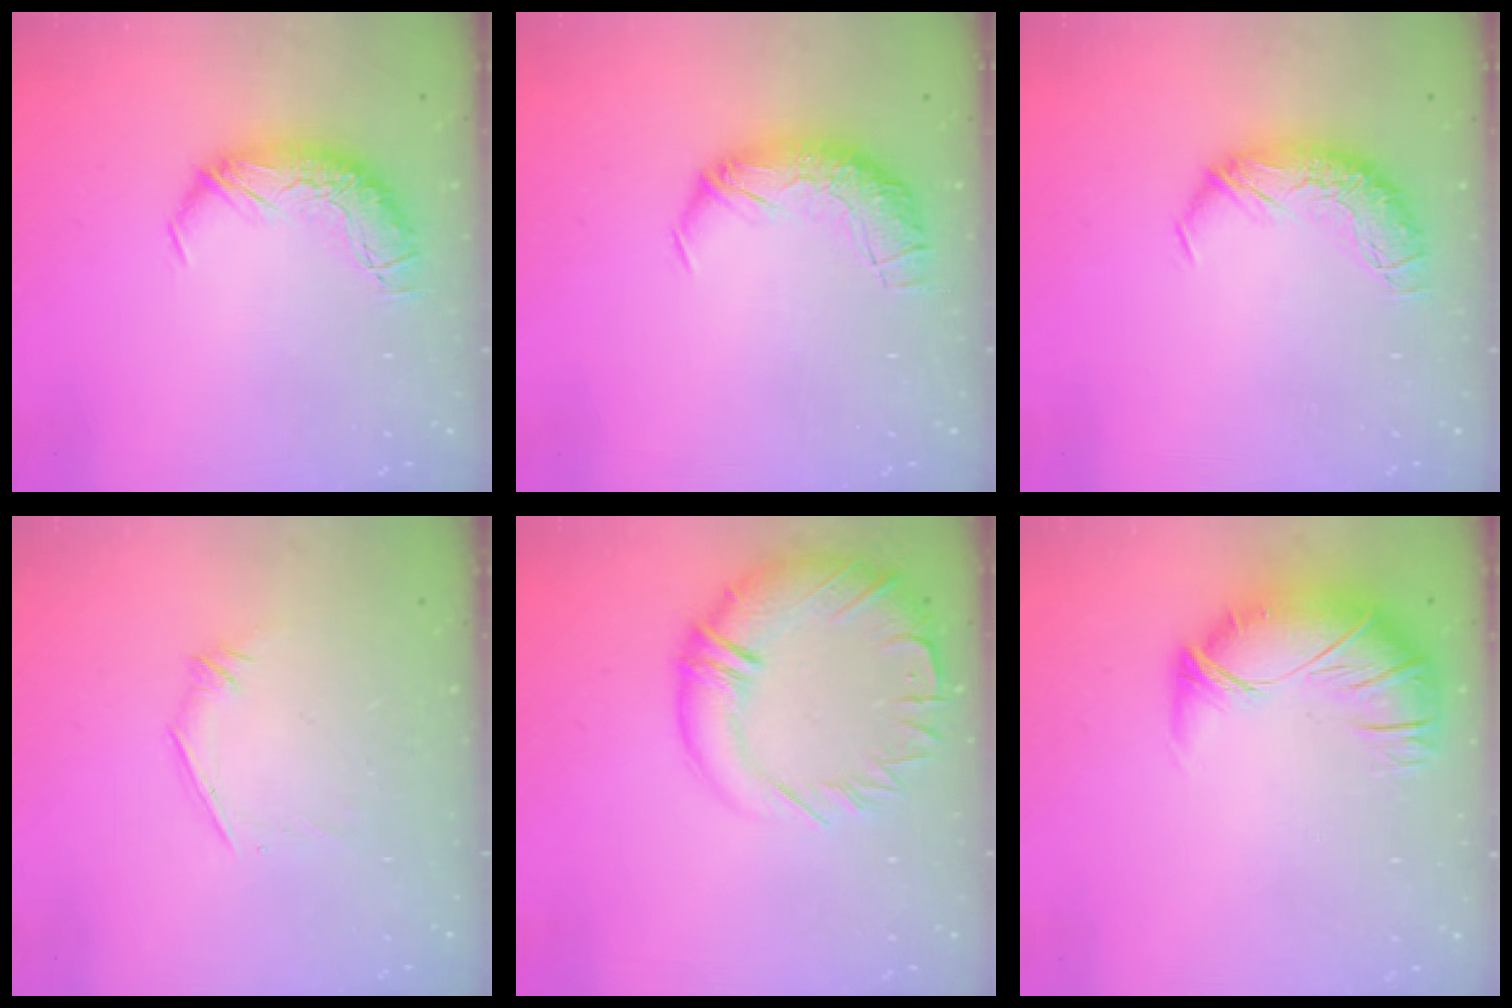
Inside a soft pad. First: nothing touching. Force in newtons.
{"total": 2.3, "press": 0.9, "slide": 2.1}
{"total": 0.0}
{"total": 4.6, "press": 4.3, "slide": 1.5}
{"total": 6.0, "press": 4.8, "slide": 3.6}
{"total": 2.7, "press": 1.1, "slide": 2.5}